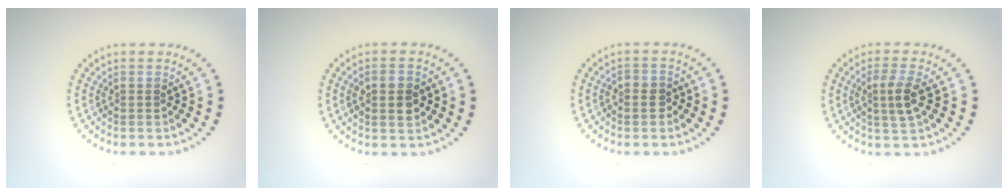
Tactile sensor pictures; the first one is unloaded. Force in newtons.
{"total": 2.7, "press": 2.7, "slide": 0.2}
{"total": 1.3, "press": 1.3, "slide": 0.4}
{"total": 2.6, "press": 2.4, "slide": 1.0}